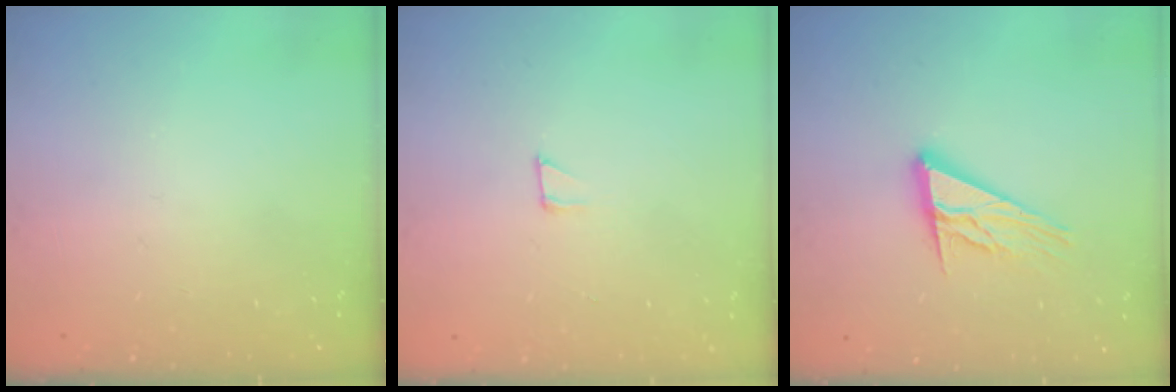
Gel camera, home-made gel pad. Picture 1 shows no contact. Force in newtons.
{"total": 2.5, "press": 2.5, "slide": 0.1}
{"total": 12.0, "press": 11.9, "slide": 0.7}